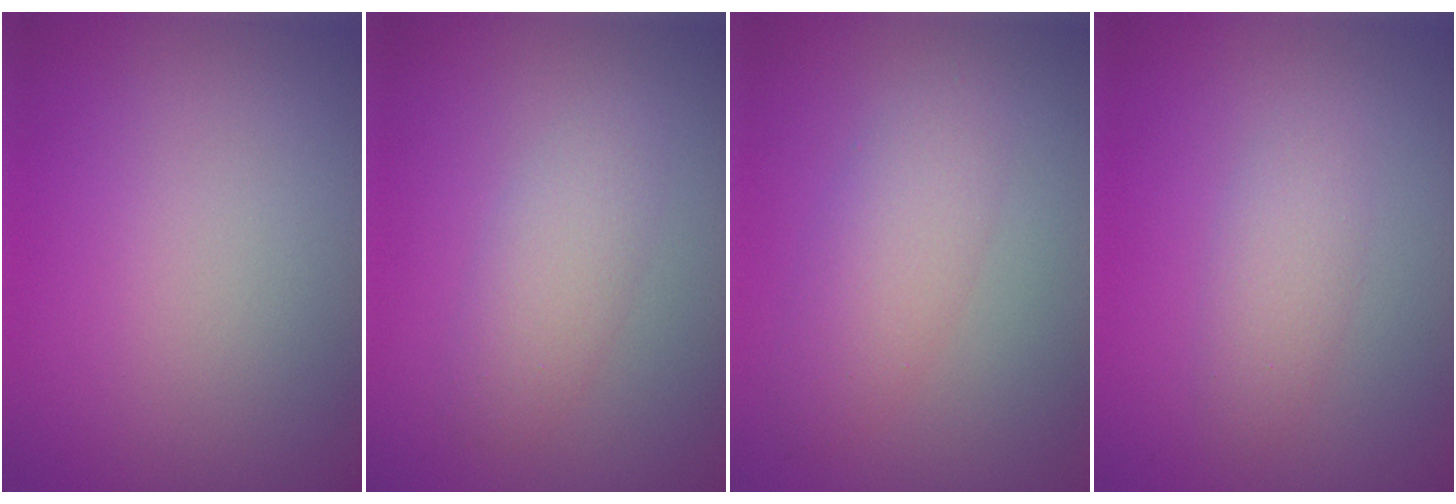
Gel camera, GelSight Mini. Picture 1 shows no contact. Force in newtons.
{"total": 2.4, "press": 2.4, "slide": 0.1}
{"total": 3.0, "press": 3.0, "slide": 0.1}
{"total": 2.1, "press": 2.1, "slide": 0.1}